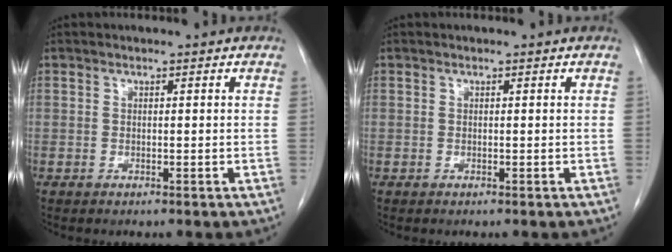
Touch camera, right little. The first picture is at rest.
{"total": 0.0}